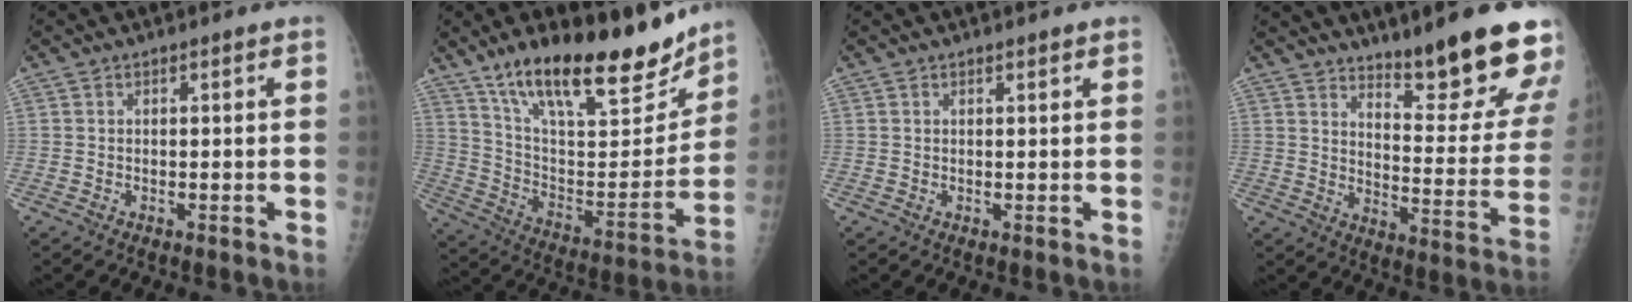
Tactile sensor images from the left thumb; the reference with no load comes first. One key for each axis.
{"total": 26.7, "fx": 19.0, "fy": 8.7, "fz": 16.7, "tx": -0.228, "ty": -0.072, "tz": 0.312}
{"total": 0.7, "fx": 0.6, "fy": 0.1, "fz": 0.3, "tx": -0.007, "ty": -0.004, "tz": 0.010}
{"total": 19.3, "fx": 14.7, "fy": 3.5, "fz": 12.0, "tx": -0.132, "ty": -0.114, "tz": 0.206}